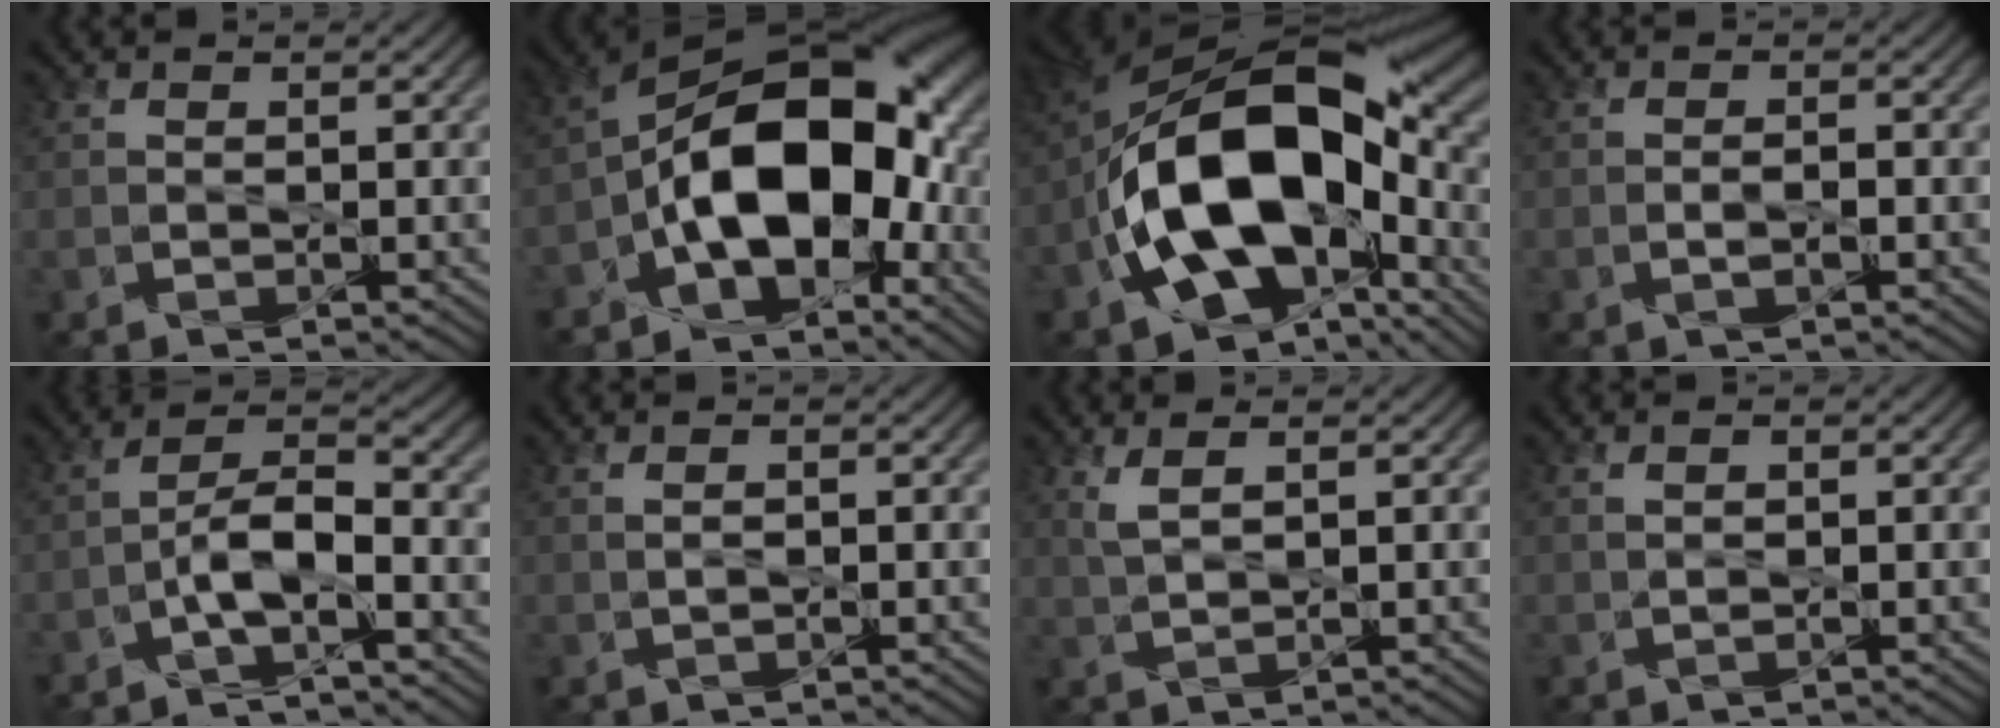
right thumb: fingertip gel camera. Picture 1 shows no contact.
{"total": 16.4, "force": [-3.7, 9.3, 13.0], "torque": [-0.191, 0.011, -0.072]}
{"total": 18.0, "force": [-3.3, 10.2, 14.5], "torque": [-0.269, -0.005, -0.048]}
{"total": 1.5, "force": [-0.7, 0.2, 1.3], "torque": [-0.008, 0.003, -0.010]}
{"total": 4.3, "force": [-2.5, 0.7, 3.4], "torque": [-0.058, 0.020, -0.051]}
{"total": 1.2, "force": [0.2, 0.6, 1.0], "torque": [-0.010, 0.005, 0.003]}
{"total": 3.3, "force": [1.4, 1.1, 2.7], "torque": [-0.067, 0.005, 0.031]}
{"total": 1.4, "force": [0.4, 0.8, 1.1], "torque": [-0.016, 0.008, 0.003]}